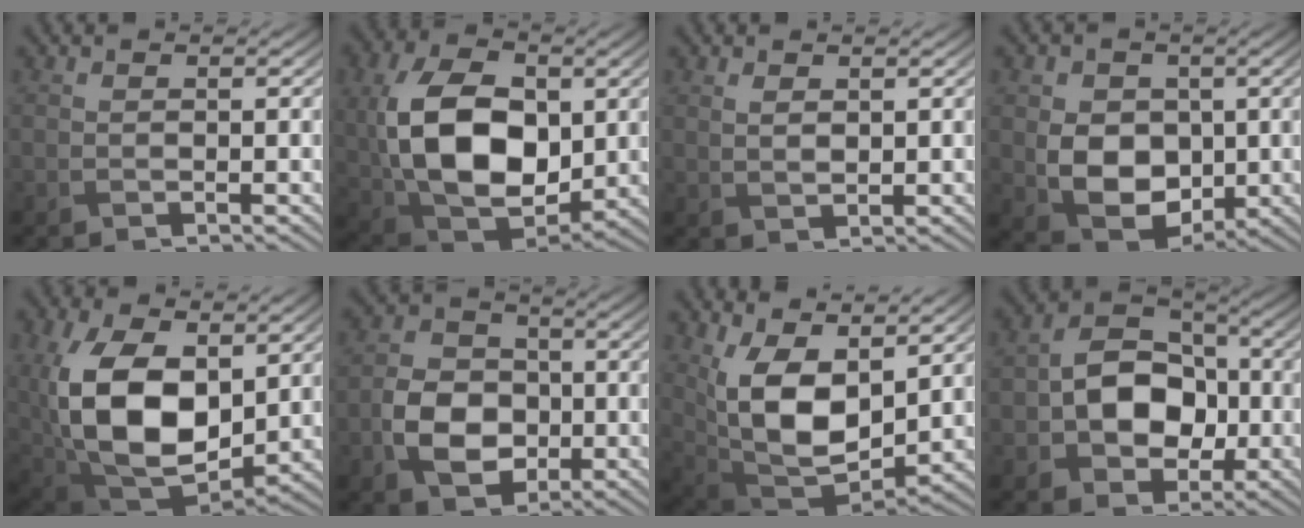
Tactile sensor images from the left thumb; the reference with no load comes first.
{"total": 15.7, "force": [1.1, 10.2, 11.9], "torque": [-0.251, -0.003, 0.028]}
{"total": 1.6, "force": [0.9, 0.7, 1.0], "torque": [-0.026, -0.004, 0.023]}
{"total": 8.4, "force": [-0.1, 6.5, 5.3], "torque": [-0.112, -0.013, -0.003]}
{"total": 17.1, "force": [1.8, 10.4, 13.5], "torque": [-0.293, -0.024, 0.047]}
{"total": 7.5, "force": [-2.0, 5.8, 4.3], "torque": [-0.088, -0.006, -0.045]}
{"total": 13.4, "force": [3.8, 7.2, 10.6], "torque": [-0.222, -0.014, 0.075]}
{"total": 9.9, "force": [-1.4, 7.4, 6.4], "torque": [-0.113, 0.004, -0.039]}